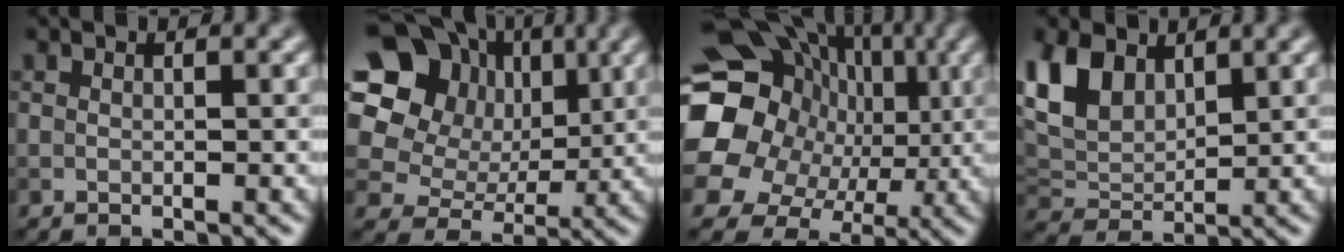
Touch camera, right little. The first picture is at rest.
{"total": 15.7, "force": [5.3, 13.0, 7.1], "torque": [-0.171, 0.042, 0.079]}
{"total": 20.4, "force": [1.6, 18.0, 9.4], "torque": [-0.206, 0.031, -0.011]}
{"total": 5.9, "force": [2.9, 3.8, 3.5], "torque": [-0.083, 0.003, 0.056]}